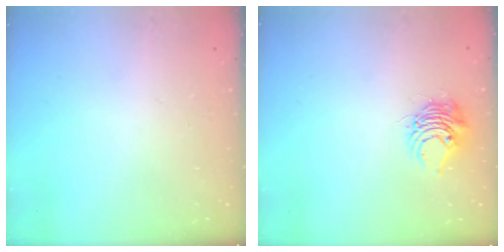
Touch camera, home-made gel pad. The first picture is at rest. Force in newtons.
{"total": 7.3, "press": 7.3, "slide": 0.7}